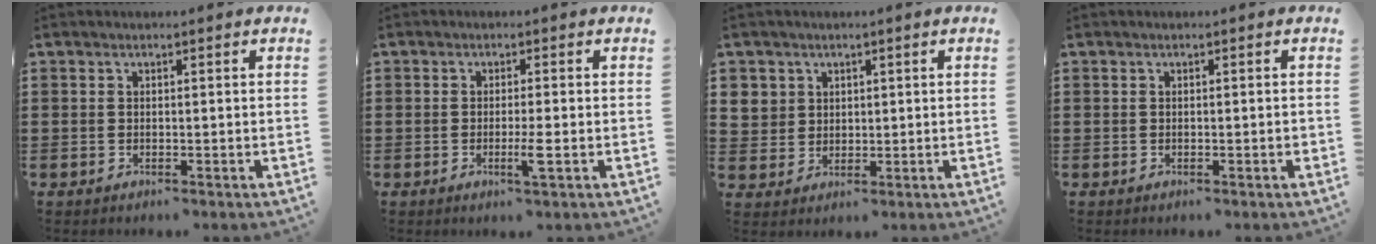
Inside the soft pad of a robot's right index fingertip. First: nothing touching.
{"total": 3.0, "force": [-1.0, 0.0, 2.8], "torque": [-0.055, -0.008, -0.020]}
{"total": 3.8, "force": [1.7, 3.4, 0.3], "torque": [-0.023, 0.015, 0.032]}
{"total": 0.6, "force": [-0.2, 0.0, 0.5], "torque": [-0.009, -0.004, -0.002]}